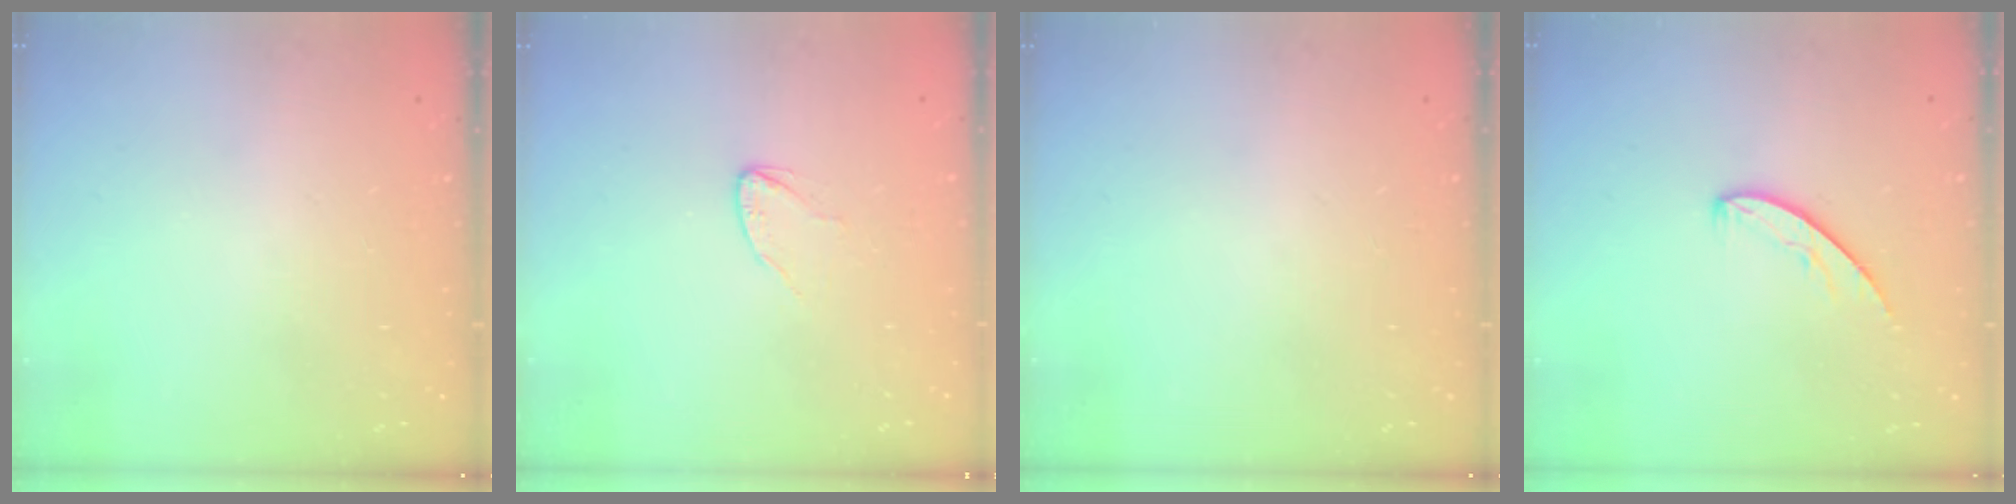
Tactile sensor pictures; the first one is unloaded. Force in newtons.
{"total": 2.9, "press": 2.9, "slide": 0.2}
{"total": 0.0}
{"total": 6.0, "press": 6.0, "slide": 0.4}